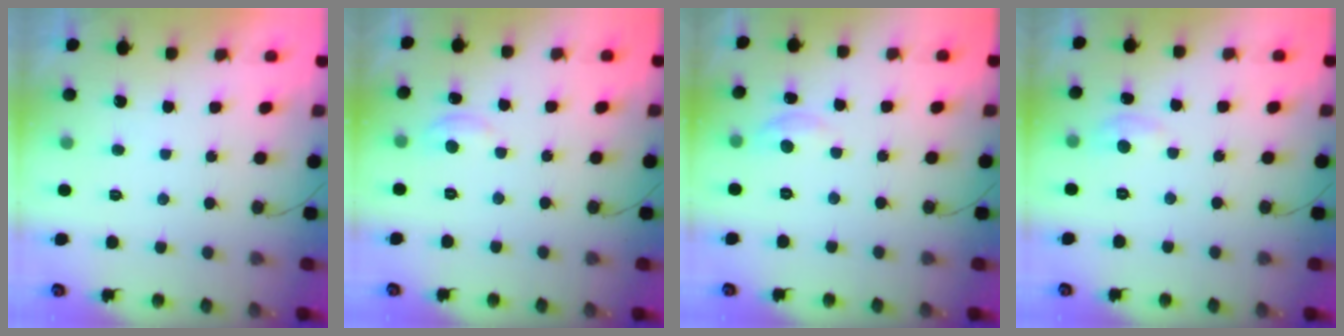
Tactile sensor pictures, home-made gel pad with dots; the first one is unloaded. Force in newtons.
{"total": 3.8, "press": 3.8, "slide": 0.4}
{"total": 4.6, "press": 4.6, "slide": 0.4}
{"total": 5.0, "press": 5.0, "slide": 0.5}